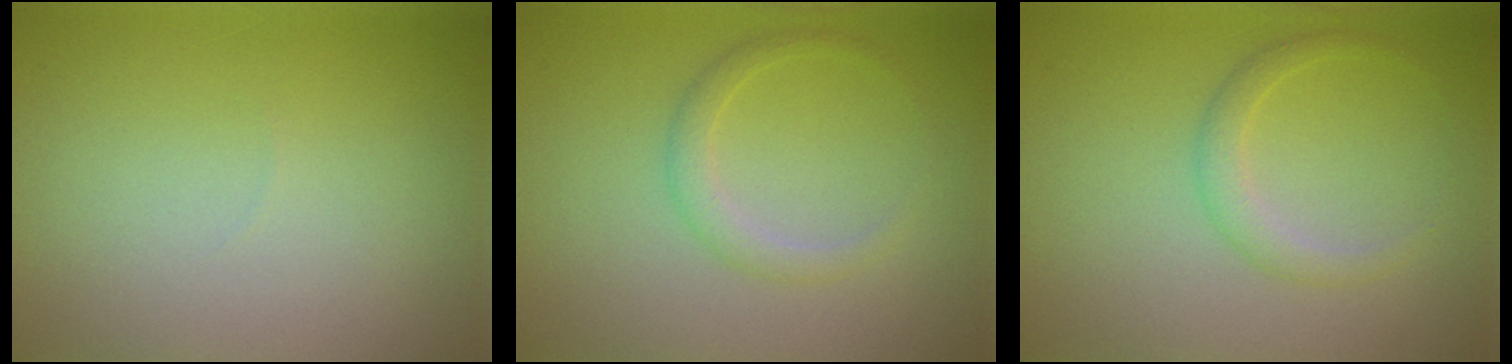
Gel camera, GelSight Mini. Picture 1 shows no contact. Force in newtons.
{"total": 1.6, "press": 1.6, "slide": 0.1}
{"total": 1.7, "press": 1.7, "slide": 0.1}